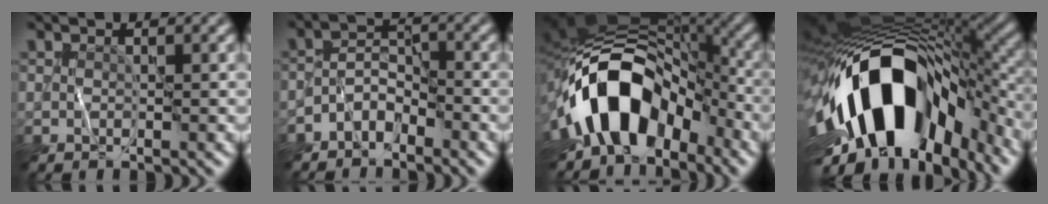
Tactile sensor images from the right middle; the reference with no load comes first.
{"total": 2.8, "force": [-2.1, 1.6, 1.1], "torque": [-0.013, 0.007, -0.049]}
{"total": 12.7, "force": [-5.2, 8.1, 8.3], "torque": [-0.131, 0.012, -0.098]}
{"total": 16.8, "force": [-4.3, 8.8, 13.7], "torque": [-0.236, 0.002, -0.068]}